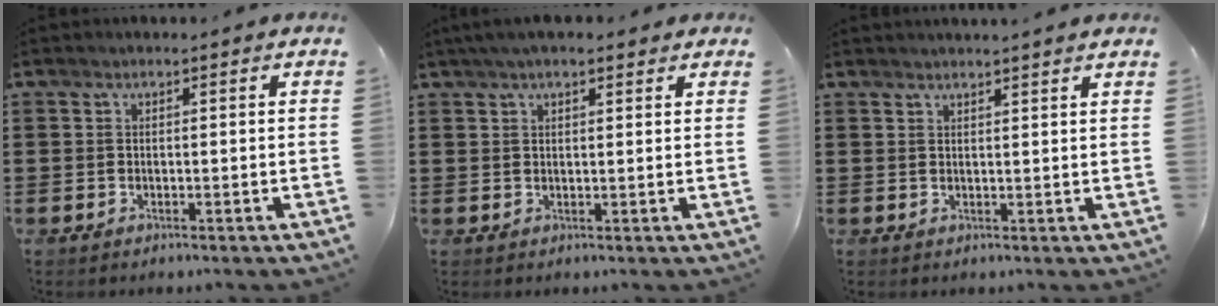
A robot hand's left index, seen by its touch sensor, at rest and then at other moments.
{"total": 3.5, "force": [2.6, 0.9, 2.1], "torque": [-0.047, 0.009, 0.048]}
{"total": 1.6, "force": [1.5, -0.4, 0.2], "torque": [-0.005, 0.000, 0.029]}